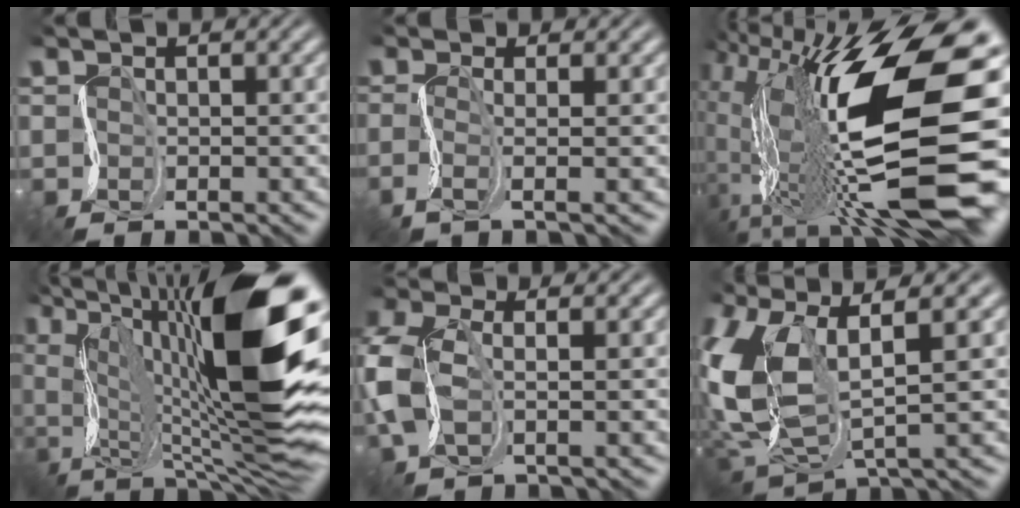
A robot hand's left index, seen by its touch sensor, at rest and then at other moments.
{"total": 2.1, "force": [-0.4, 0.4, 2.0], "torque": [-0.048, -0.006, -0.018]}
{"total": 14.9, "force": [1.5, 6.1, 13.5], "torque": [-0.259, 0.017, 0.020]}
{"total": 18.1, "force": [0.7, 6.6, 16.8], "torque": [-0.288, 0.032, -0.007]}
{"total": 4.7, "force": [0.8, 2.5, 4.0], "torque": [-0.113, 0.006, 0.003]}
{"total": 8.0, "force": [3.0, 3.6, 6.5], "torque": [-0.184, -0.005, 0.060]}